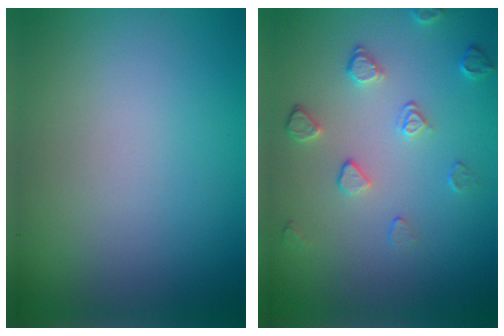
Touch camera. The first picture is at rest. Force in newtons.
{"total": 2.1, "press": 1.4, "slide": 1.5}